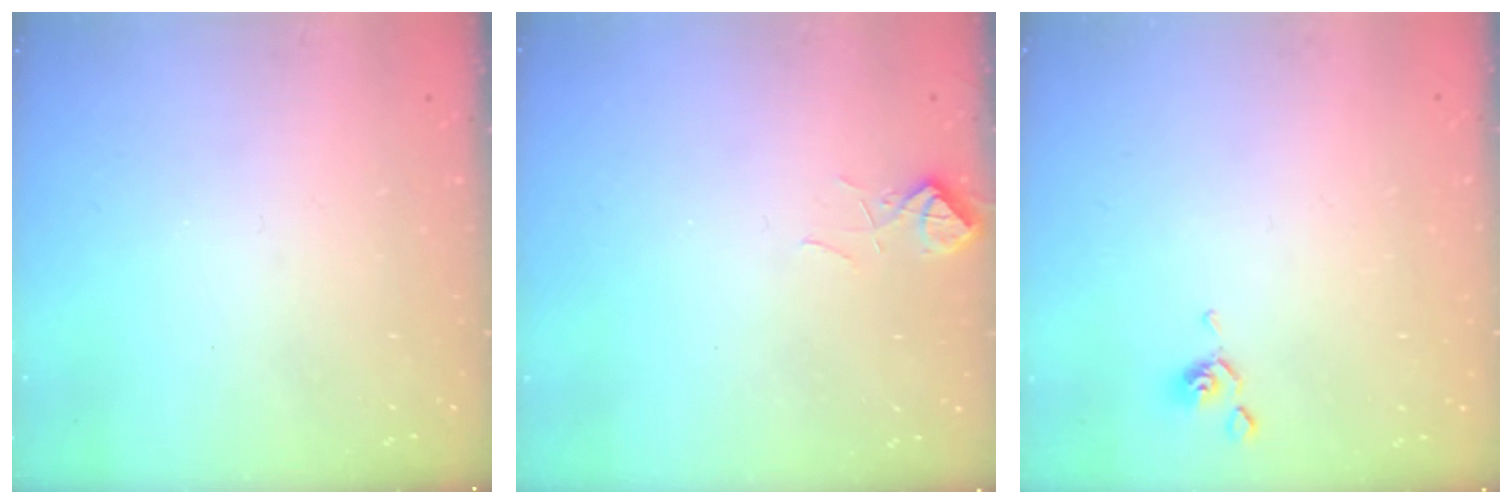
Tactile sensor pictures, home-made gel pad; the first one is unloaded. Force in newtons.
{"total": 3.5, "press": 3.5, "slide": 0.4}
{"total": 1.8, "press": 1.8, "slide": 0.2}